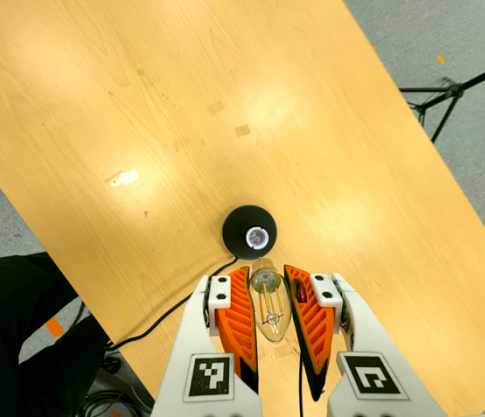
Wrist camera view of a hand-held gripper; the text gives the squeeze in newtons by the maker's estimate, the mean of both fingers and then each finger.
{"total": 23.1, "left": 24.0, "right": 22.2}